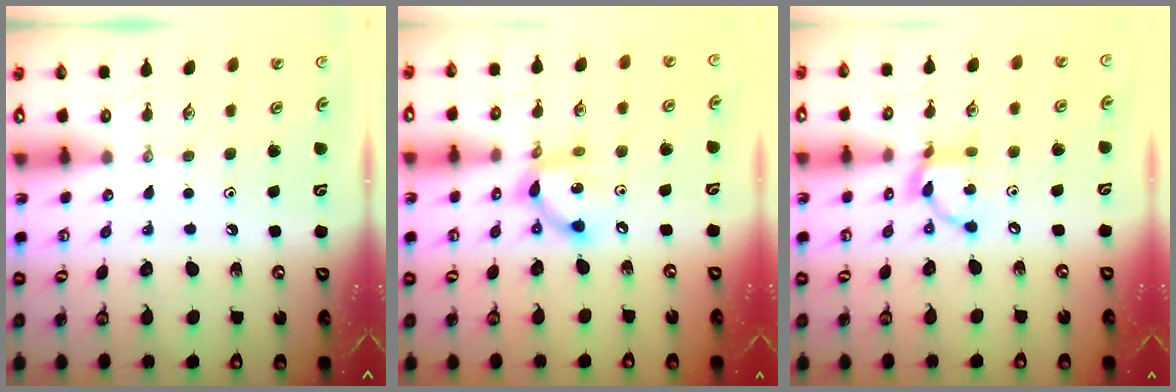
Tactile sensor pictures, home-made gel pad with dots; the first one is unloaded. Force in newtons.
{"total": 10.2, "press": 10.1, "slide": 0.6}
{"total": 11.3, "press": 11.3, "slide": 0.8}